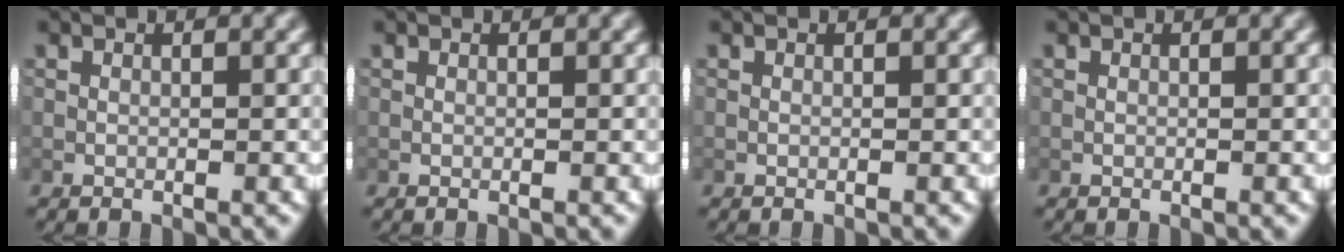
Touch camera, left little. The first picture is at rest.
{"total": 0.0}
{"total": 0.0}
{"total": 0.0}